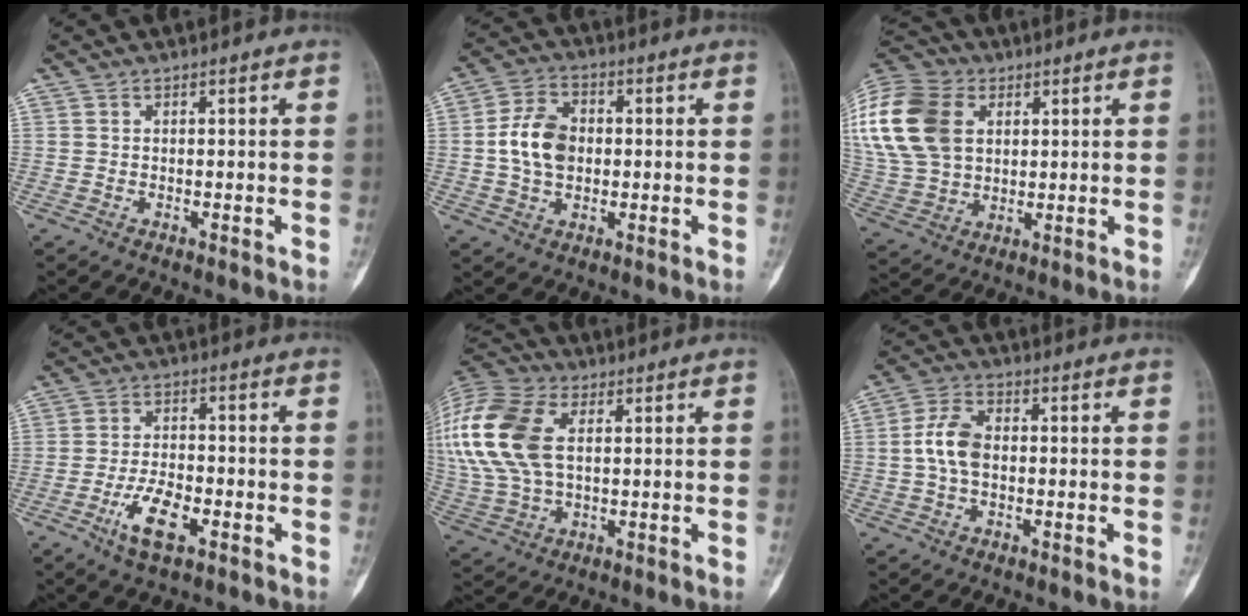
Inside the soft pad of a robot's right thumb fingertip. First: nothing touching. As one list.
[{"total": 9.3, "force": [0.1, 6.6, 6.5], "torque": [-0.104, 0.012, -0.003]}, {"total": 22.0, "force": [6.1, 15.7, 14.1], "torque": [-0.308, 0.015, 0.118]}, {"total": 7.5, "force": [-3.4, 3.2, 5.8], "torque": [-0.109, 0.014, -0.064]}, {"total": 24.5, "force": [5.9, 15.5, 18.1], "torque": [-0.448, 0.026, 0.114]}, {"total": 7.1, "force": [-0.1, 4.4, 5.5], "torque": [-0.111, 0.016, -0.008]}]